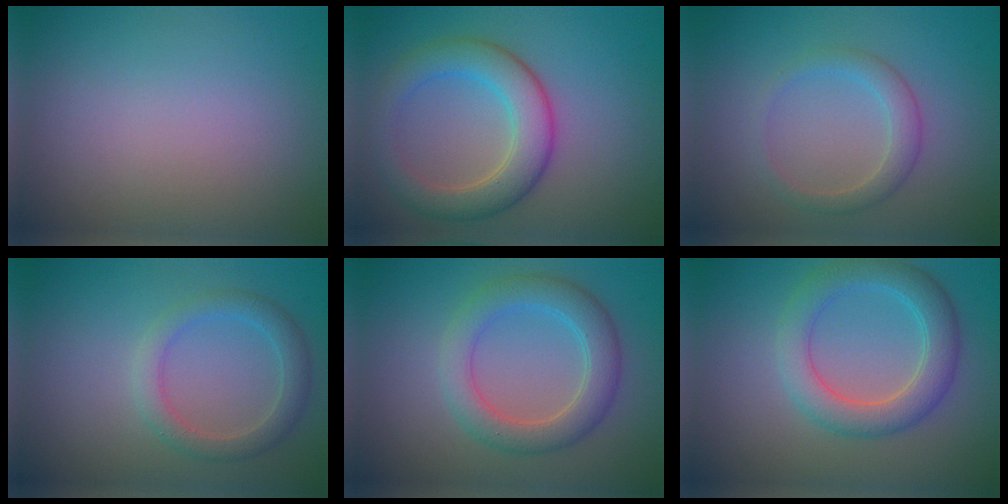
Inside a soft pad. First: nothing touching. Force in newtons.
{"total": 5.7, "press": 5.7, "slide": 0.1}
{"total": 2.2, "press": 2.2, "slide": 0.1}
{"total": 2.7, "press": 2.7, "slide": 0.1}
{"total": 4.6, "press": 4.6, "slide": 0.2}
{"total": 4.7, "press": 4.7, "slide": 0.1}